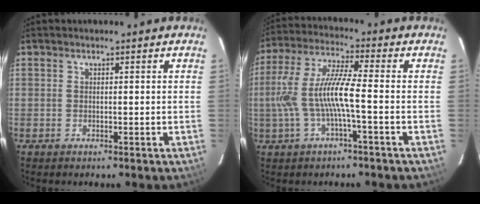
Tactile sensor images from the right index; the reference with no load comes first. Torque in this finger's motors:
{"motor_torque": [0.74, -0.47, 0.71, 0.21]}